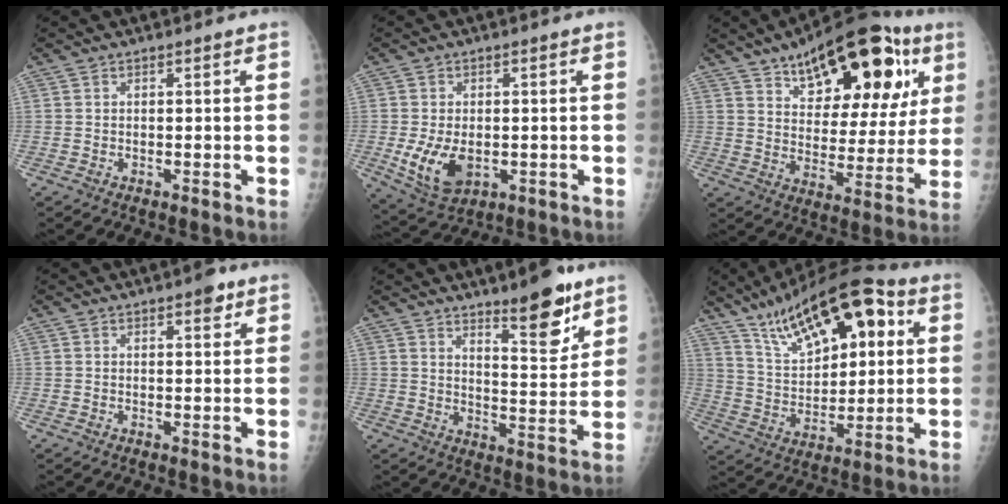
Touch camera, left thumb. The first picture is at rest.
{"total": 9.2, "force": [-1.9, 5.8, 6.9], "torque": [-0.120, -0.006, -0.020]}
{"total": 26.5, "force": [13.3, 12.2, 19.4], "torque": [-0.239, -0.016, 0.195]}
{"total": 2.8, "force": [1.6, 1.2, 1.9], "torque": [-0.016, -0.004, 0.018]}
{"total": 11.0, "force": [7.6, 3.0, 7.4], "torque": [-0.084, -0.059, 0.119]}
{"total": 21.9, "force": [9.8, 9.9, 16.8], "torque": [-0.235, -0.009, 0.170]}